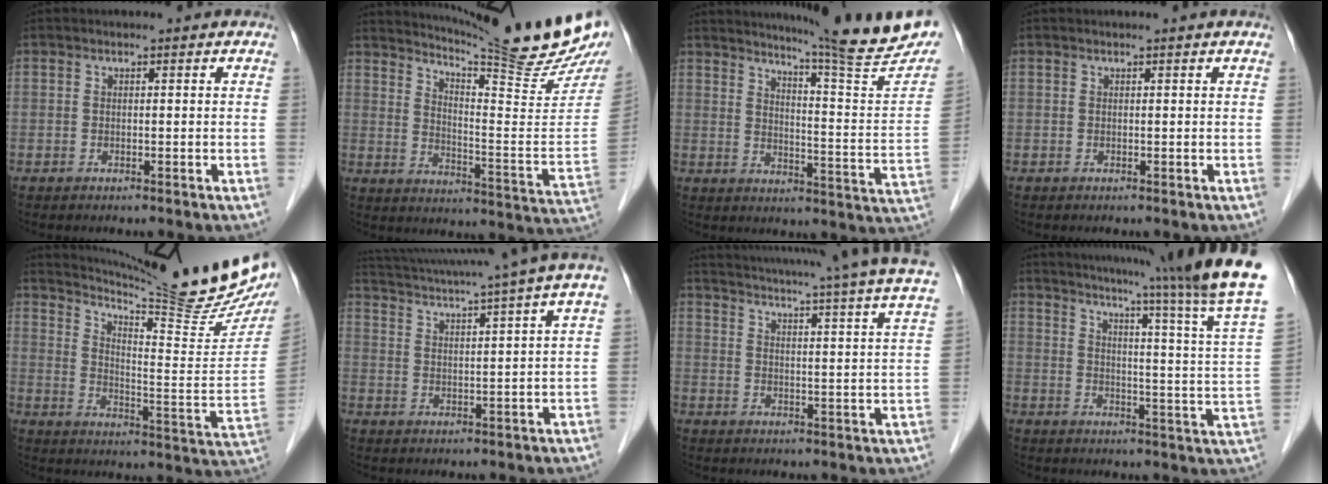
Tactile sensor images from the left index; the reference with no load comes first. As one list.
[{"total": 20.7, "force": [18.1, -1.8, 9.9], "torque": [-0.160, -0.095, 0.238]}, {"total": 17.4, "force": [15.7, -1.9, 7.3], "torque": [-0.108, -0.086, 0.193]}, {"total": 0.0}, {"total": 24.1, "force": [21.2, -0.7, 11.3], "torque": [-0.184, -0.099, 0.282]}, {"total": 14.6, "force": [12.1, -2.0, 7.8], "torque": [-0.142, -0.007, 0.168]}, {"total": 25.8, "force": [22.4, -0.5, 12.9], "torque": [-0.206, -0.043, 0.272]}, {"total": 24.5, "force": [19.5, -2.3, 14.6], "torque": [-0.217, -0.068, 0.238]}]